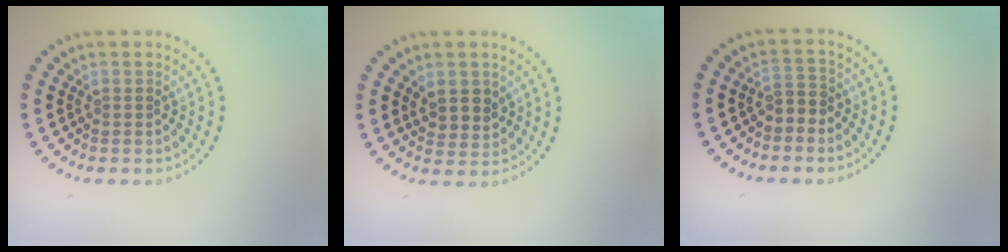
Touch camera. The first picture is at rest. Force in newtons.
{"total": 2.5, "press": 2.3, "slide": 0.8}
{"total": 1.7, "press": 1.5, "slide": 0.8}